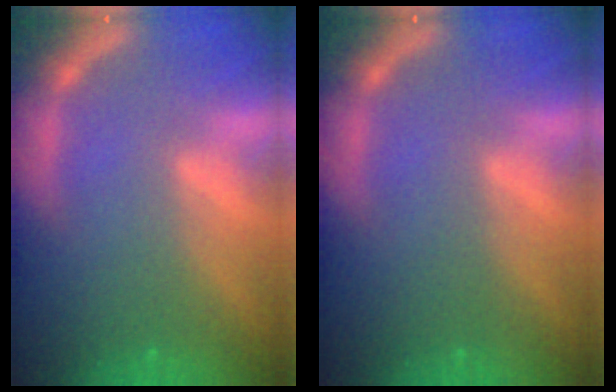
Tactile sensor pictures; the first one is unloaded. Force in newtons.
{"total": 0.0}